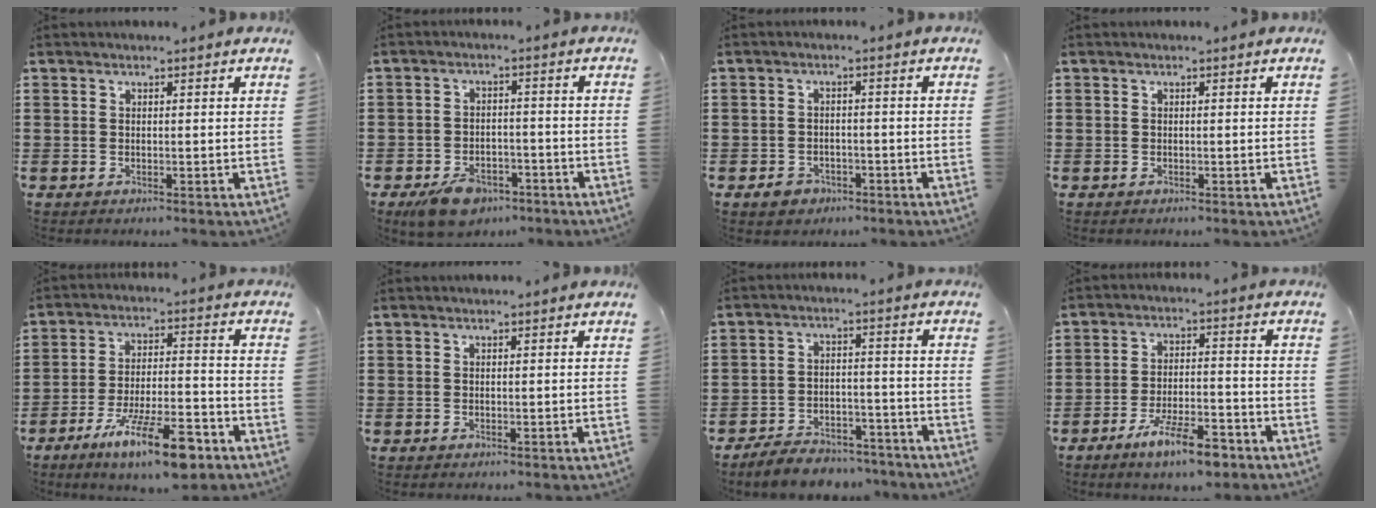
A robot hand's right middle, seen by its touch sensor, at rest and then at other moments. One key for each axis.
{"total": 5.3, "fx": -4.2, "fy": 2.3, "fz": 2.3, "tx": -0.054, "ty": 0.008, "tz": -0.081}
{"total": 2.3, "fx": -1.8, "fy": 1.4, "fz": 0.5, "tx": -0.014, "ty": 0.004, "tz": -0.040}
{"total": 0.0}
{"total": 12.4, "fx": -8.0, "fy": 2.5, "fz": 9.0, "tx": -0.167, "ty": 0.013, "tz": -0.147}
{"total": 0.0}
{"total": 5.6, "fx": -5.4, "fy": 1.1, "fz": 1.0, "tx": -0.020, "ty": 0.013, "tz": -0.107}
{"total": 8.2, "fx": -6.1, "fy": 1.8, "fz": 5.2, "tx": -0.097, "ty": 0.007, "tz": -0.113}